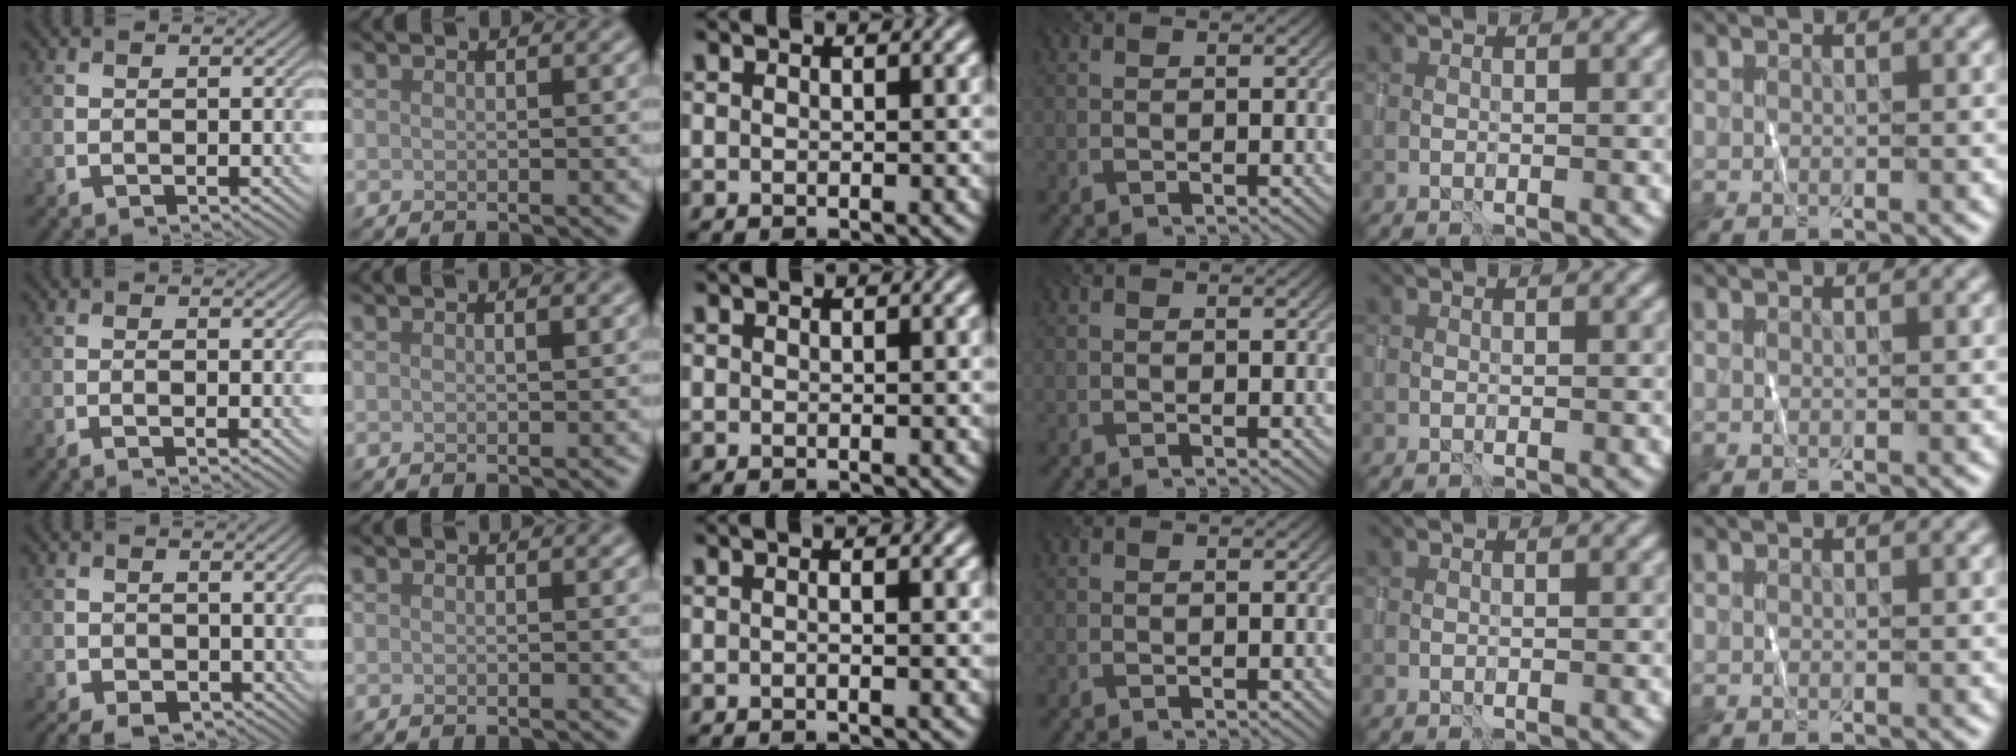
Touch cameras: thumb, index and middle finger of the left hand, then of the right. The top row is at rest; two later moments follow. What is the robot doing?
{"motion": "wrap", "object": "sponge"}